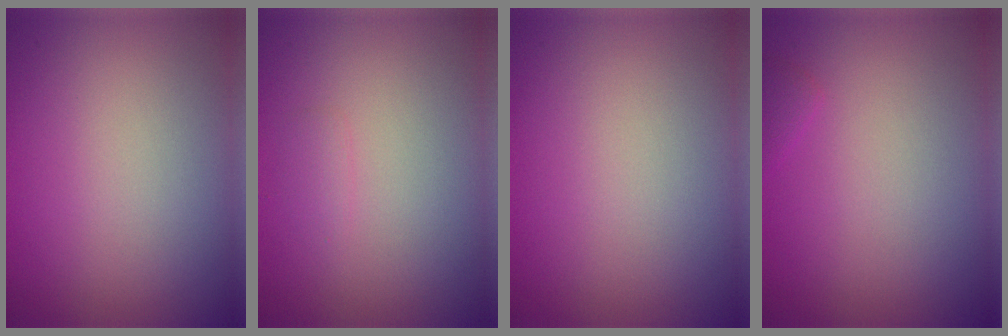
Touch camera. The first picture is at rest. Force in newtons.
{"total": 0.7, "press": 0.7, "slide": 0.0}
{"total": 0.0}
{"total": 0.7, "press": 0.7, "slide": 0.1}